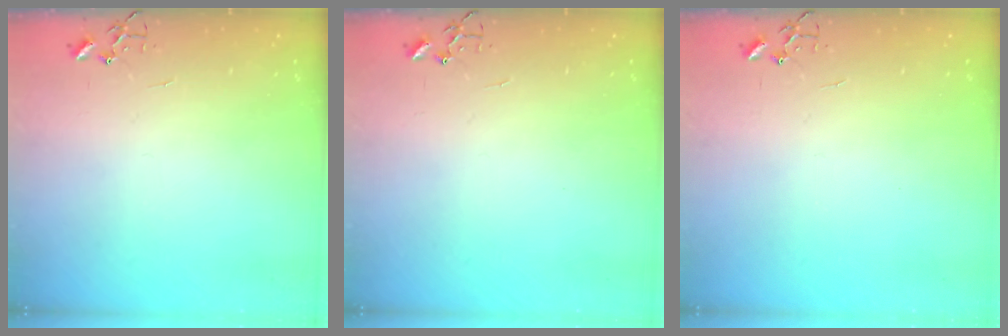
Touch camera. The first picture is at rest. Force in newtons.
{"total": 0.0}
{"total": 0.0}